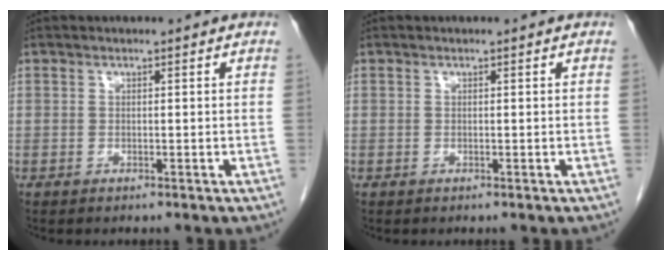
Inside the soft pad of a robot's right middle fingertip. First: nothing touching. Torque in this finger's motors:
{"motor_torque": [0.00, 0.00, 0.00, 0.00]}